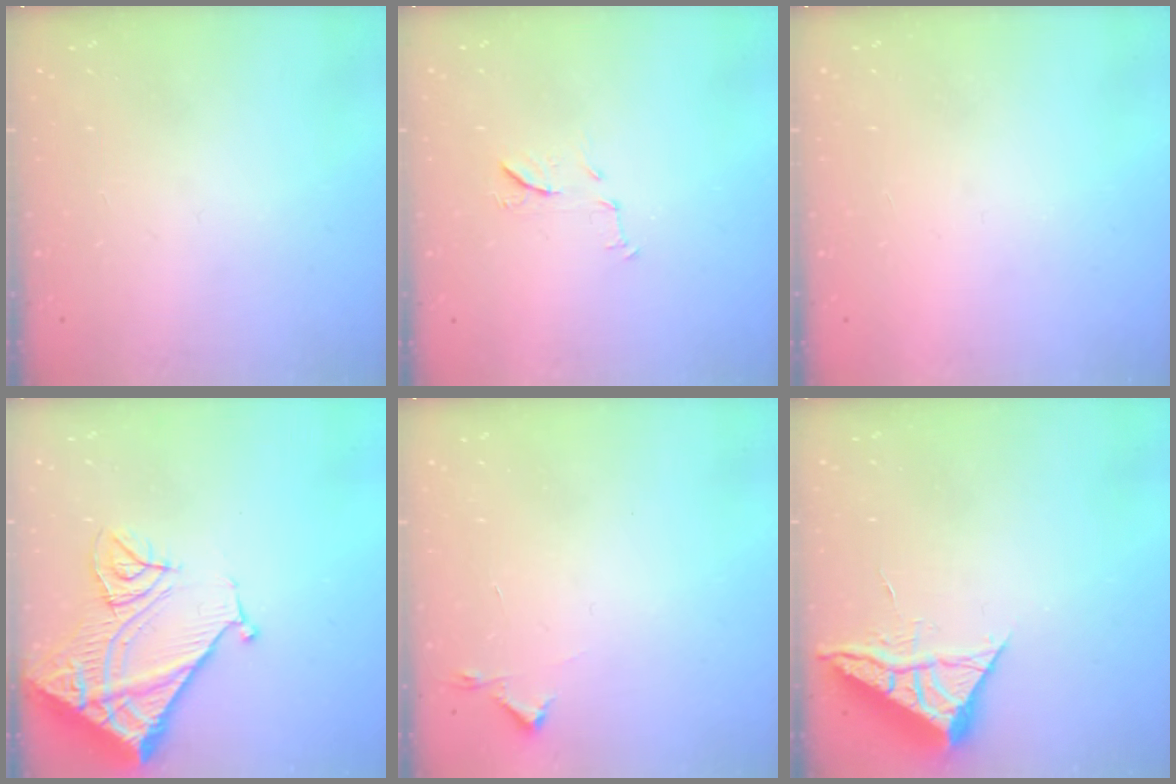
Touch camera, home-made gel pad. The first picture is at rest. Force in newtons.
{"total": 7.4, "press": 7.3, "slide": 0.6}
{"total": 1.5, "press": 1.5, "slide": 0.1}
{"total": 18.4, "press": 18.3, "slide": 2.4}
{"total": 2.7, "press": 2.6, "slide": 0.4}
{"total": 6.0, "press": 5.9, "slide": 0.4}